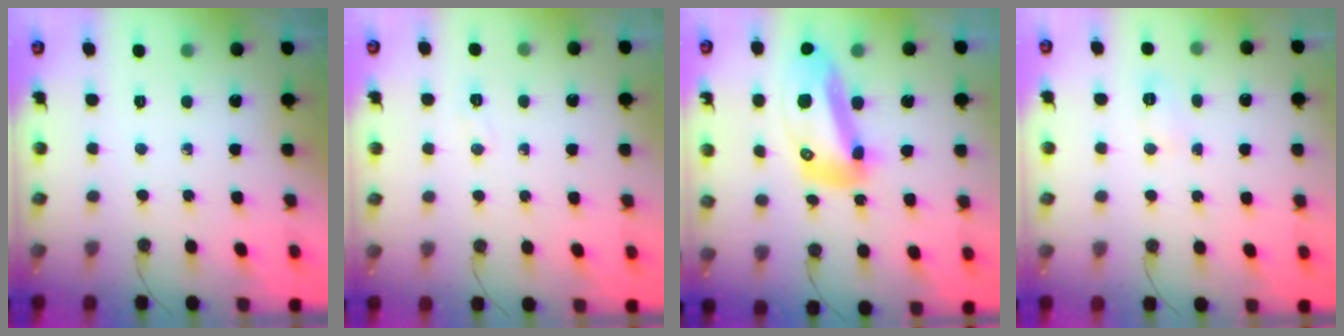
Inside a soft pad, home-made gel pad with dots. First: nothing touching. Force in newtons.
{"total": 3.4, "press": 3.4, "slide": 0.5}
{"total": 16.2, "press": 16.1, "slide": 1.9}
{"total": 6.1, "press": 6.1, "slide": 0.6}